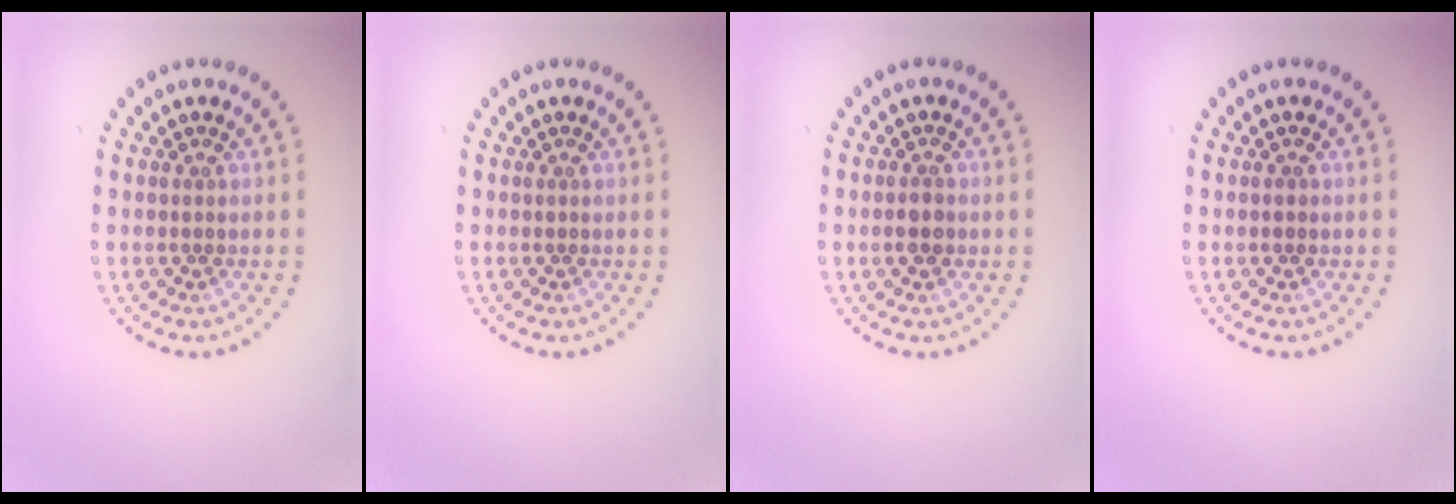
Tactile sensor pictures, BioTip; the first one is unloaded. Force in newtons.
{"total": 0.0}
{"total": 1.5, "press": 1.4, "slide": 0.3}
{"total": 0.6, "press": 0.6, "slide": 0.2}